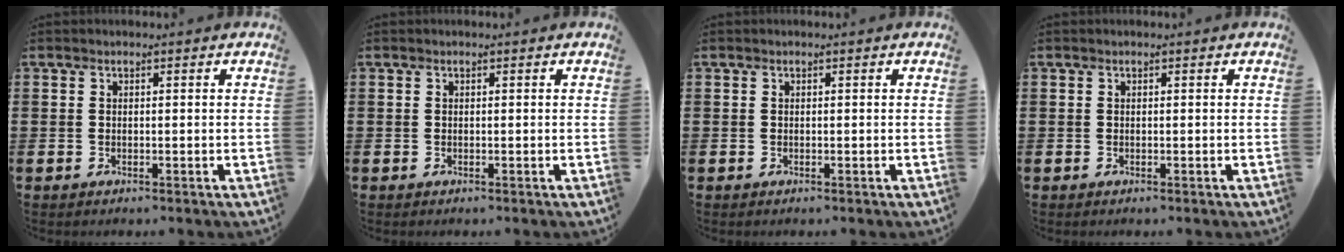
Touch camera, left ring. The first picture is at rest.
{"total": 0.0}
{"total": 0.0}
{"total": 0.0}